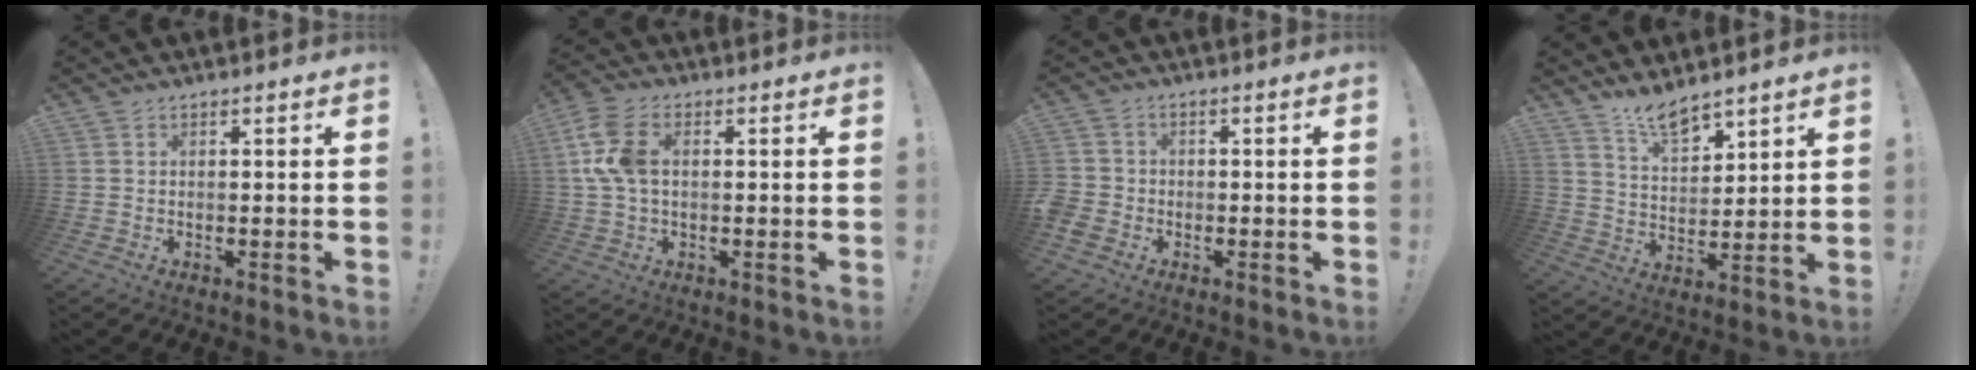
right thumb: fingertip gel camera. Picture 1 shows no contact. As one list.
[{"total": 9.5, "force": [1.4, 6.0, 7.3], "torque": [-0.162, 0.012, 0.031]}, {"total": 4.2, "force": [-1.9, 3.5, 1.3], "torque": [-0.047, 0.009, -0.036]}, {"total": 8.8, "force": [7.5, 3.0, 3.6], "torque": [-0.061, -0.053, 0.139]}]